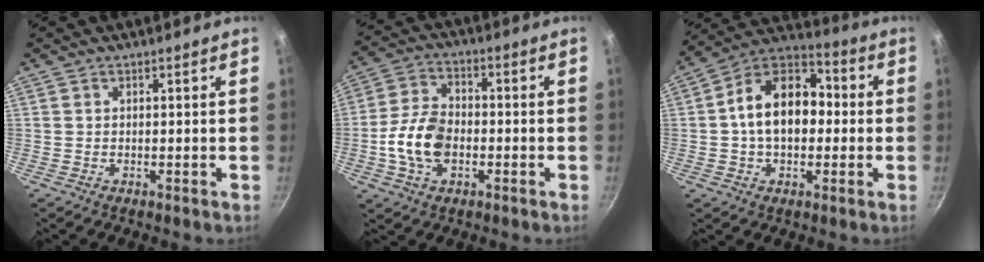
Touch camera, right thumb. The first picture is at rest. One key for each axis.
{"total": 10.6, "fx": -2.4, "fy": 6.9, "fz": 7.7, "tx": -0.136, "ty": 0.025, "tz": -0.051}
{"total": 15.9, "fx": 0.2, "fy": 10.8, "fz": 11.7, "tx": -0.153, "ty": 0.040, "tz": -0.018}